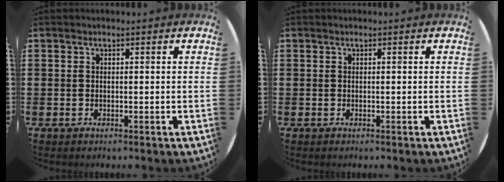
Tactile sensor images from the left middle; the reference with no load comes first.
{"total": 0.0}